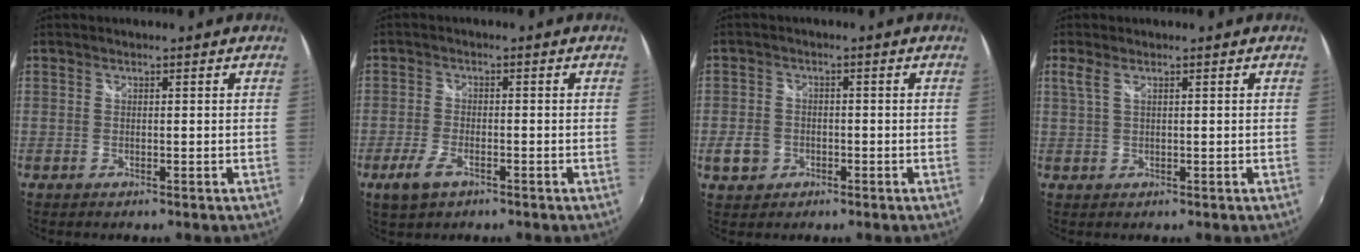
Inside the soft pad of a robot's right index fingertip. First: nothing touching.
{"total": 5.1, "force": [-3.0, 2.3, 3.5], "torque": [-0.090, -0.009, -0.056]}
{"total": 4.8, "force": [-1.8, 4.2, 1.7], "torque": [-0.048, 0.005, -0.028]}
{"total": 2.2, "force": [1.2, 0.6, 1.8], "torque": [-0.040, 0.003, 0.023]}